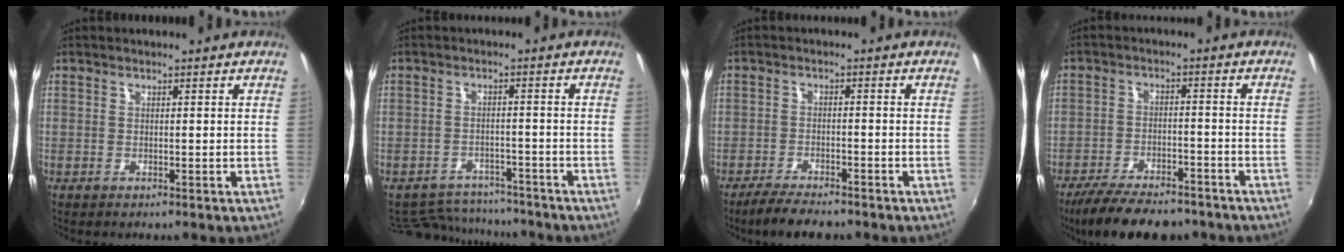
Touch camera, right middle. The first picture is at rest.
{"total": 10.8, "force": [-9.8, 4.1, 2.3], "torque": [-0.064, 0.013, -0.138]}
{"total": 6.0, "force": [-5.1, 1.4, 2.7], "torque": [-0.073, -0.011, -0.091]}
{"total": 14.3, "force": [-11.5, 5.0, 6.8], "torque": [-0.145, -0.020, -0.178]}